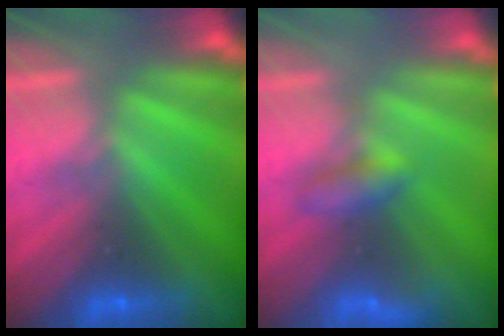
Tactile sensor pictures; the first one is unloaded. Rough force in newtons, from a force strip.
{"total": 2.1}